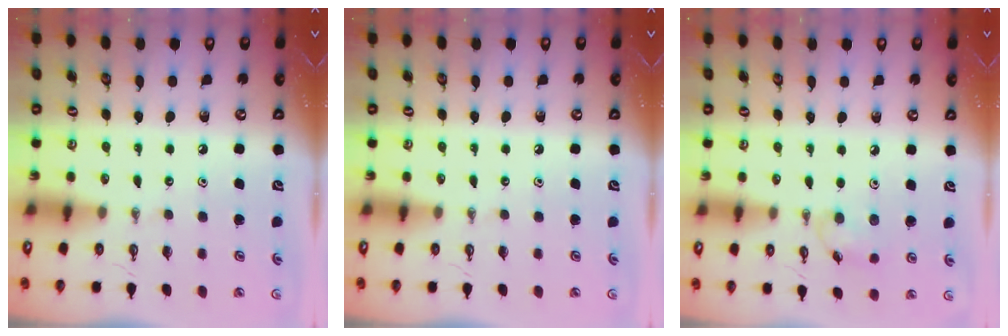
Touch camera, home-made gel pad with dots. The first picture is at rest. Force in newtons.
{"total": 0.0}
{"total": 6.3, "press": 6.2, "slide": 1.0}